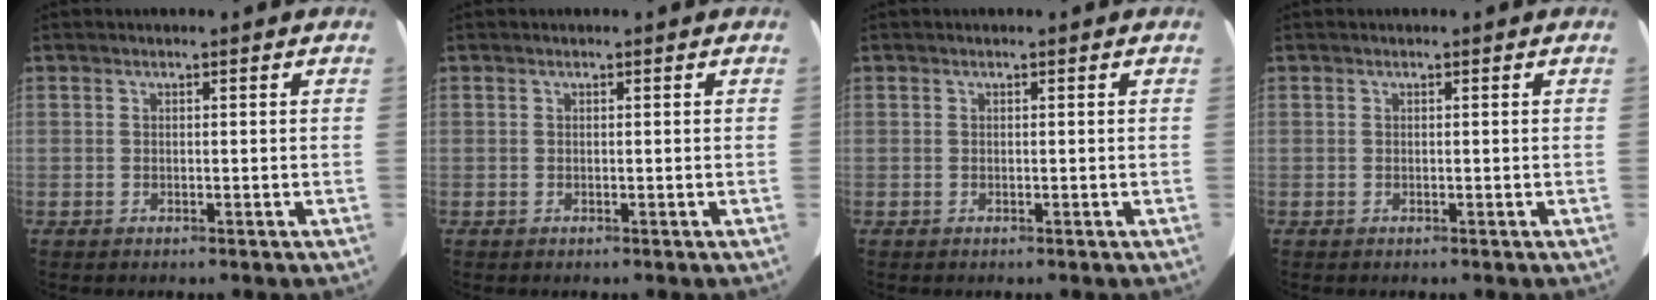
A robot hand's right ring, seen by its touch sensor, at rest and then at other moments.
{"total": 0.0}
{"total": 0.0}
{"total": 0.0}